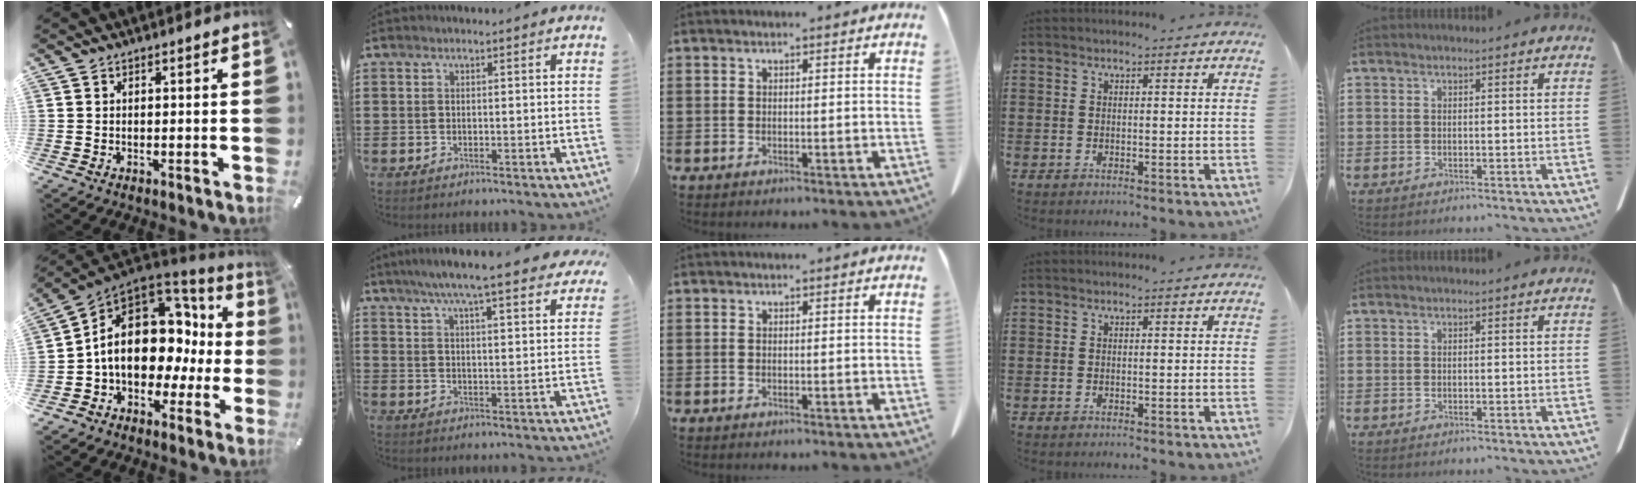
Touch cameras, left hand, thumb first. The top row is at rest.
{"thumb": {"total": 16.3, "force": [1.1, 11.8, 11.2], "torque": [-0.193, -0.008, 0.022]}, "index": {"total": 7.1, "force": [6.2, -0.3, 3.4], "torque": [-0.089, -0.029, 0.106]}}